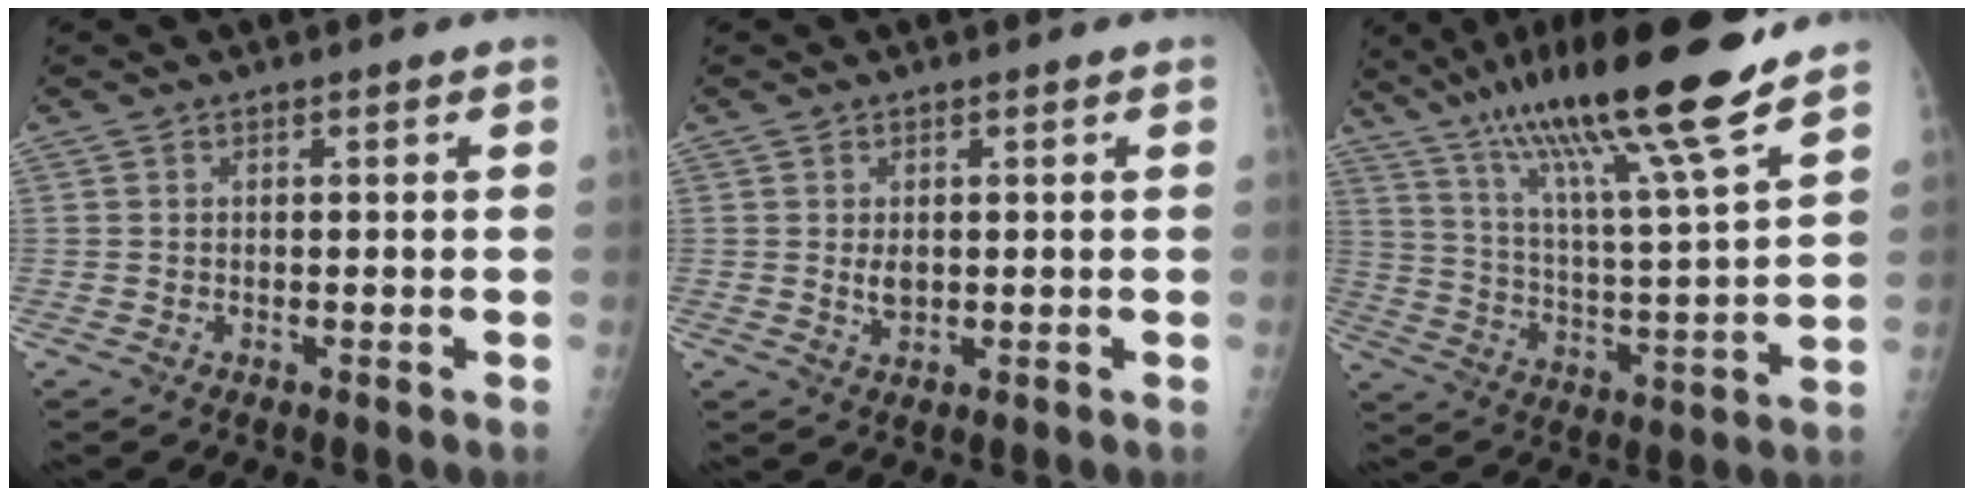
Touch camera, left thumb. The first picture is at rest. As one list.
[{"total": 2.2, "force": [0.5, 1.3, 1.7], "torque": [-0.028, -0.007, 0.013]}, {"total": 22.0, "force": [16.0, 1.0, 15.1], "torque": [-0.241, -0.055, 0.276]}]